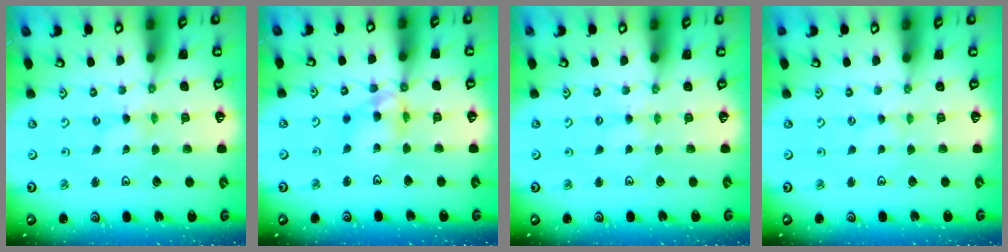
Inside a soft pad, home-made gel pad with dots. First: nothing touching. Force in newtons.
{"total": 12.0, "press": 11.8, "slide": 2.0}
{"total": 2.8, "press": 2.8, "slide": 0.3}
{"total": 0.0}